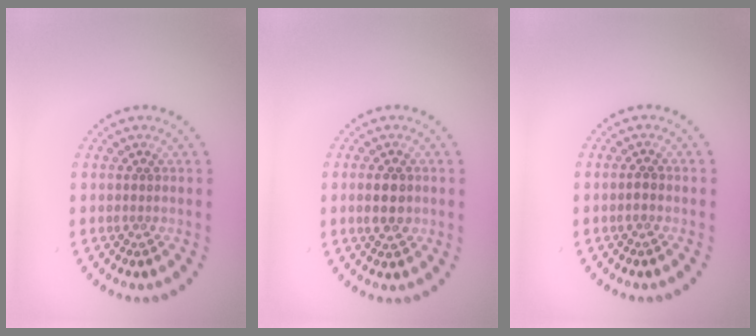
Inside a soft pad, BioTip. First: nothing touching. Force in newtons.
{"total": 2.7, "press": 2.7, "slide": 0.1}
{"total": 0.9, "press": 0.9, "slide": 0.2}